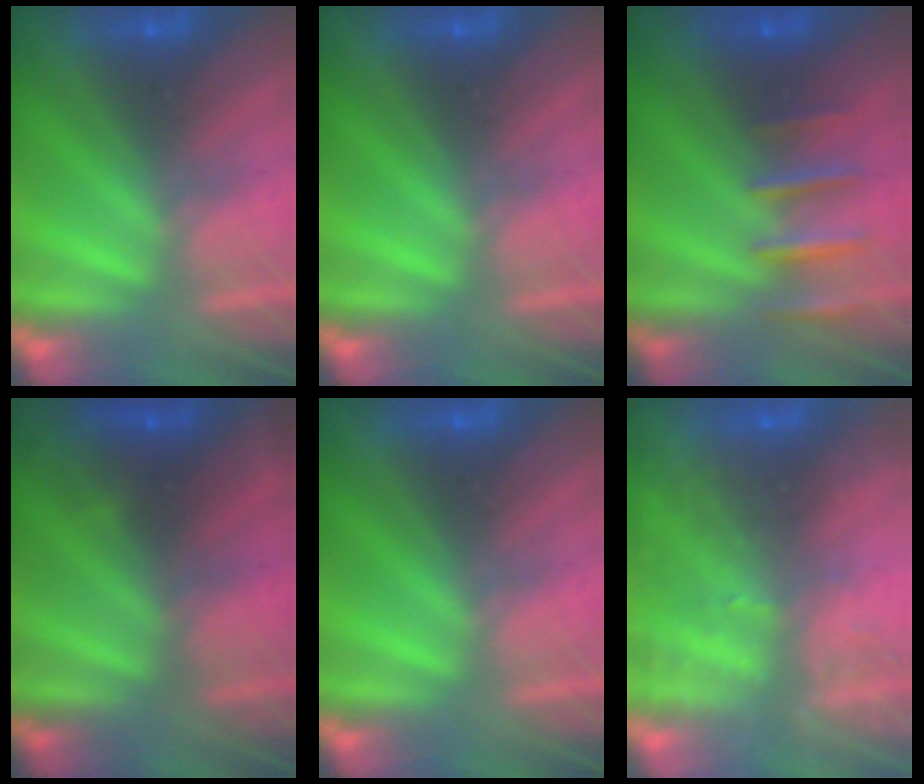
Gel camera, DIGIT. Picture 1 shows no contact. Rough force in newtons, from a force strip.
{"total": 0.0}
{"total": 2.5}
{"total": 2.7}
{"total": 0.0}
{"total": 13.7}